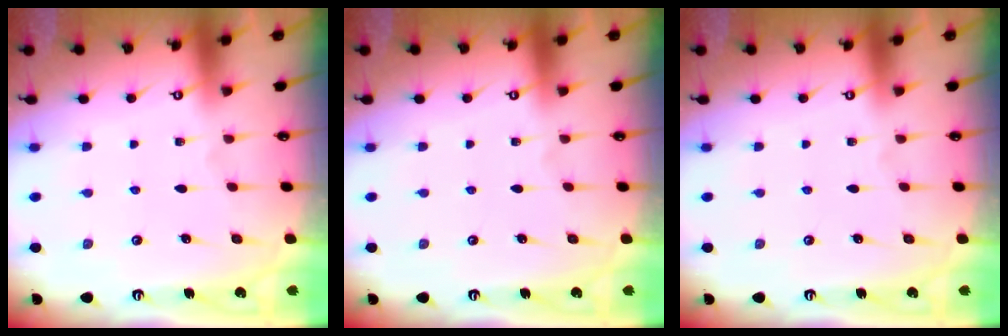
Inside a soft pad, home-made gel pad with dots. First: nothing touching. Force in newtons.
{"total": 0.0}
{"total": 0.0}